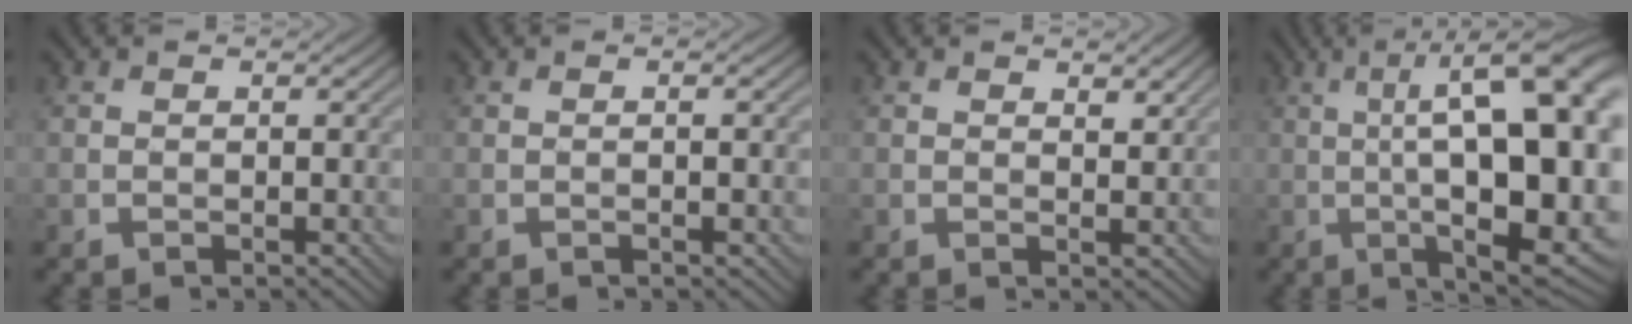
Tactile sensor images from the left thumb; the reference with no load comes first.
{"total": 1.0, "force": [-0.3, -0.2, 0.9], "torque": [-0.018, 0.003, -0.004]}
{"total": 2.0, "force": [1.4, 0.8, 1.2], "torque": [-0.023, -0.004, 0.027]}
{"total": 18.5, "force": [0.0, 5.6, 17.6], "torque": [-0.248, 0.026, 0.007]}